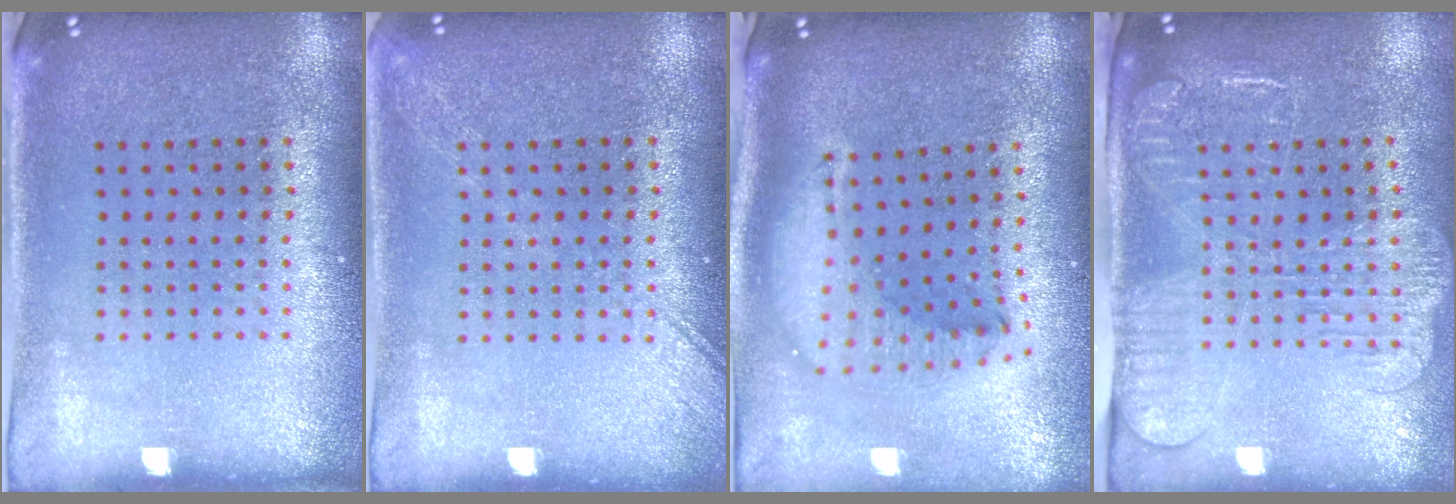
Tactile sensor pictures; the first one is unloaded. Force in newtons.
{"total": 1.8, "press": 1.8, "slide": 0.2}
{"total": 2.2, "press": 1.7, "slide": 1.4}
{"total": 2.5, "press": 2.0, "slide": 1.4}